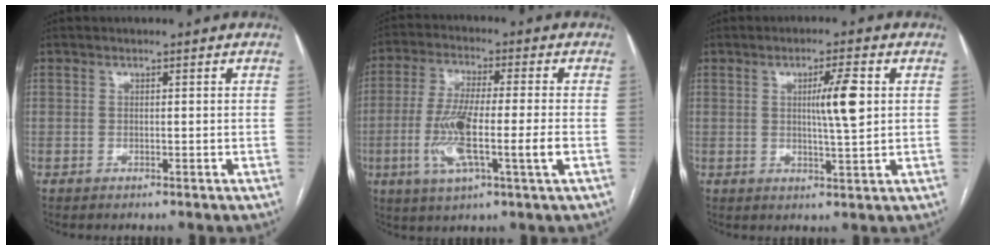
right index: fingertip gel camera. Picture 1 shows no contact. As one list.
[{"total": 11.7, "force": [-2.7, 0.9, 11.3], "torque": [-0.223, -0.008, -0.051]}, {"total": 6.0, "force": [1.2, 0.2, 5.9], "torque": [-0.096, 0.000, 0.019]}]